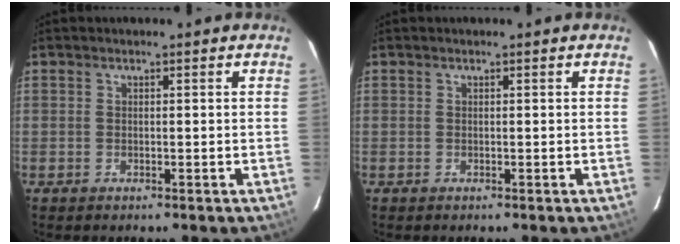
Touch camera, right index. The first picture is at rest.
{"total": 0.0}